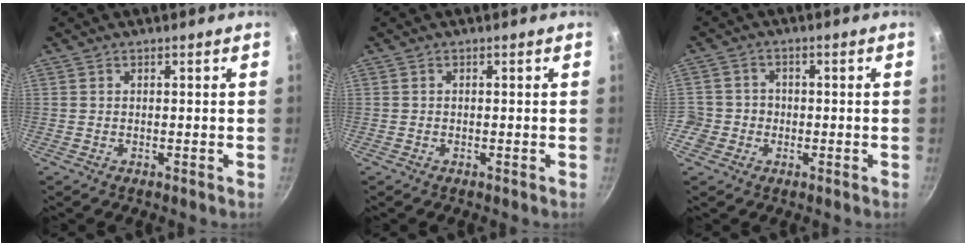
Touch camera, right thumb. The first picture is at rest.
{"total": 0.0}
{"total": 4.4, "force": [-1.2, 4.2, 0.2], "torque": [0.028, 0.017, -0.028]}